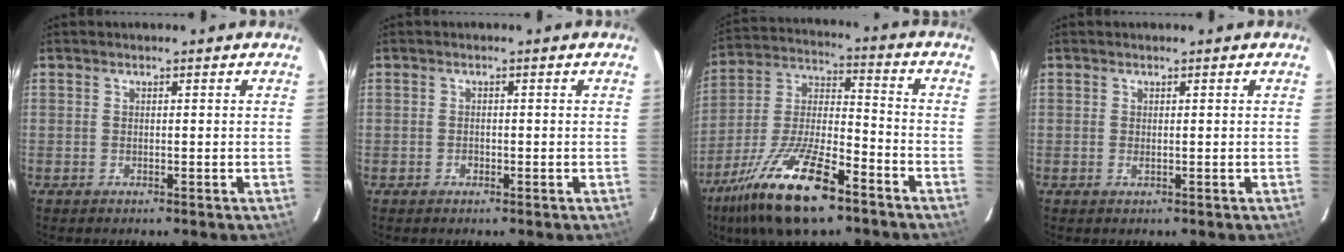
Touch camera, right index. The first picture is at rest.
{"total": 1.0, "force": [-0.5, 0.8, 0.4], "torque": [-0.007, 0.002, -0.008]}
{"total": 20.3, "force": [-12.6, 6.7, 14.4], "torque": [-0.293, -0.021, -0.232]}
{"total": 0.6, "force": [0.0, 0.1, 0.6], "torque": [-0.012, 0.000, 0.001]}